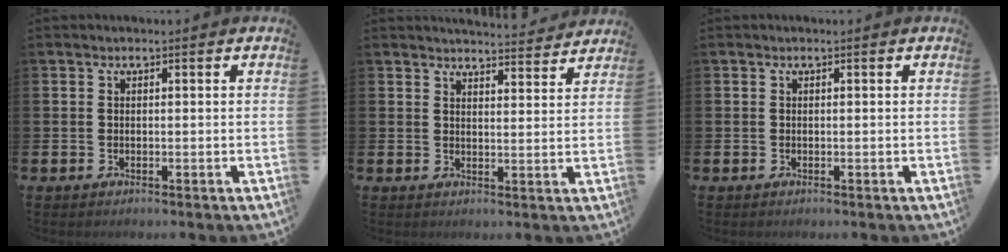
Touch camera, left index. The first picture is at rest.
{"total": 4.3, "force": [4.3, 0.1, 0.1], "torque": [-0.002, -0.032, 0.076]}
{"total": 0.0}